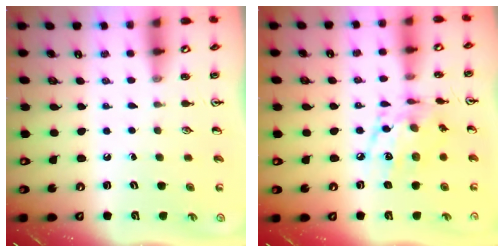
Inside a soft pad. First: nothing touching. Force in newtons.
{"total": 11.1, "press": 11.1, "slide": 0.6}